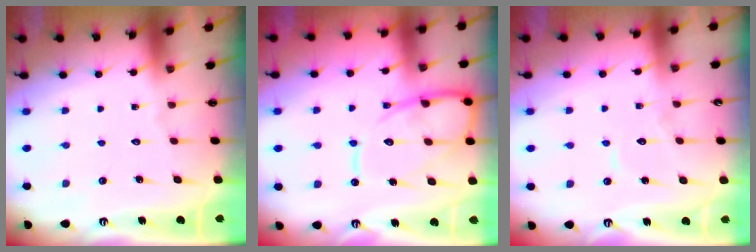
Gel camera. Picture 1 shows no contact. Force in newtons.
{"total": 13.6, "press": 13.6, "slide": 1.5}
{"total": 6.1, "press": 6.1, "slide": 0.6}